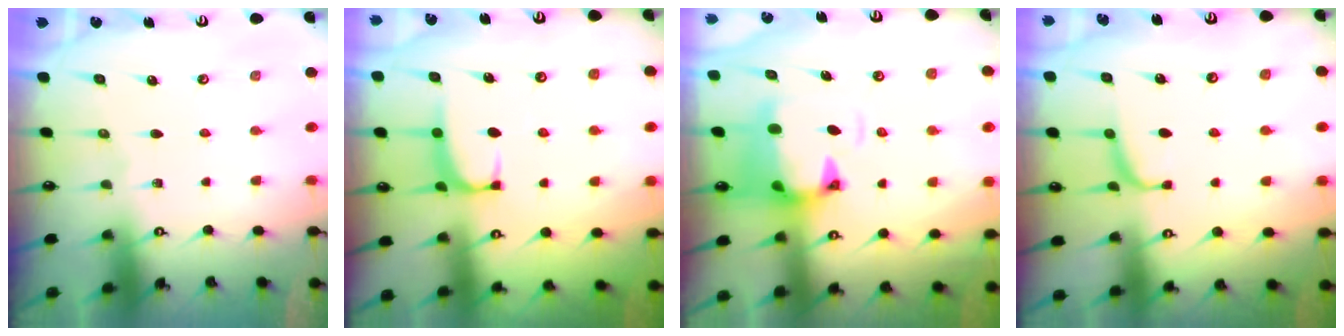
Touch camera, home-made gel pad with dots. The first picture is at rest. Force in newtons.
{"total": 1.5, "press": 1.4, "slide": 0.7}
{"total": 1.5, "press": 1.1, "slide": 1.1}
{"total": 1.4, "press": 1.4, "slide": 0.3}